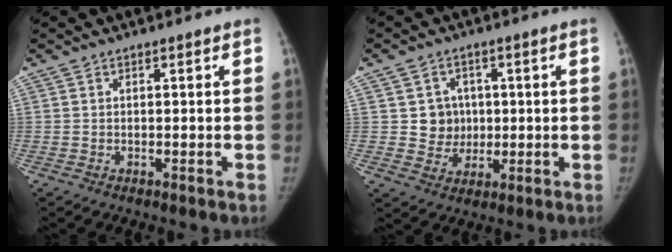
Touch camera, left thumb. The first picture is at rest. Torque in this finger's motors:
{"motor_torque": [-0.08, 0.08, 0.07, 0.11, 0.00]}